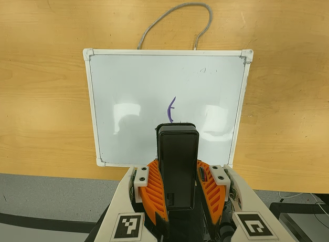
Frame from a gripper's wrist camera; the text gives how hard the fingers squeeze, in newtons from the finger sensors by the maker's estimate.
{"total": 9.9, "left": 8.2, "right": 11.5}